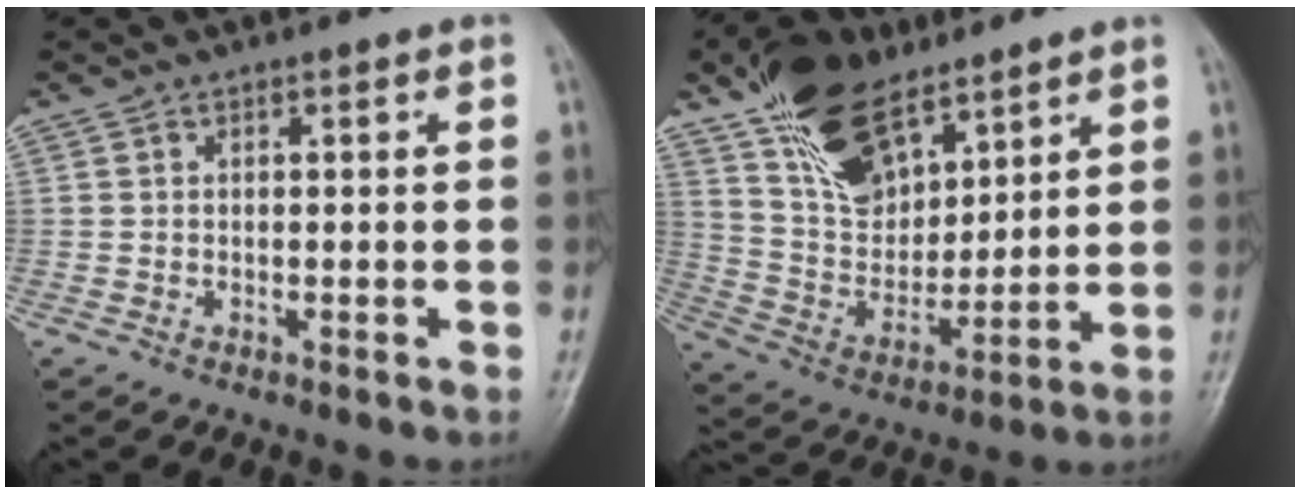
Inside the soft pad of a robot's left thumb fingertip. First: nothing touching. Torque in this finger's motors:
{"motor_torque": [0.60, 0.48, 1.29, -1.49, 0.43]}